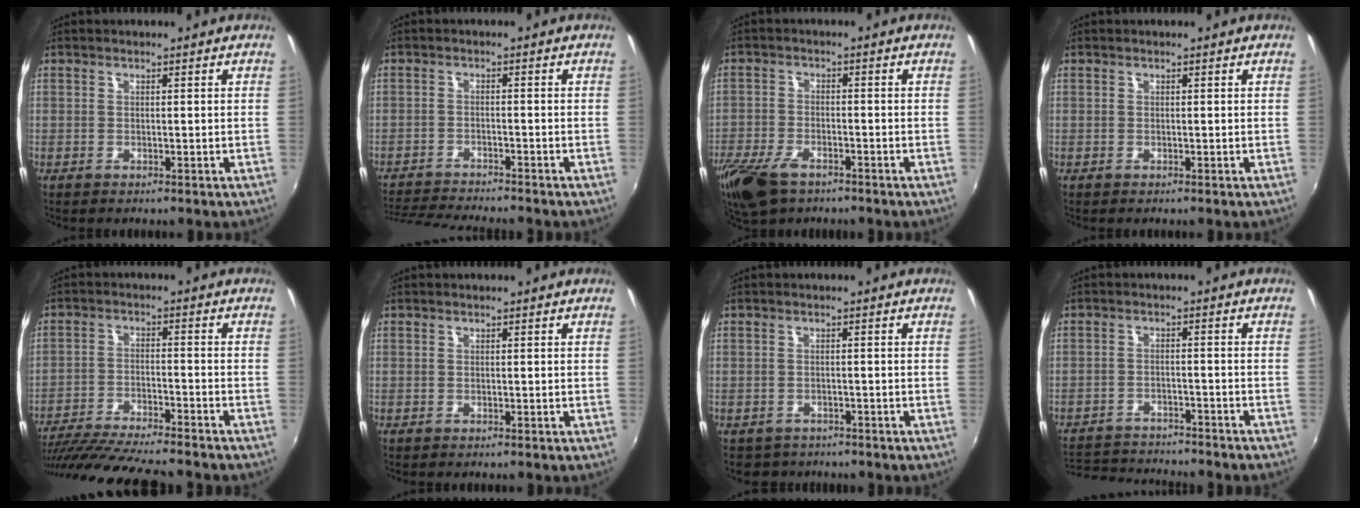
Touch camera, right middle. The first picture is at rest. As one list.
[{"total": 9.3, "force": [-8.8, 0.3, 3.0], "torque": [-0.080, -0.019, -0.148]}, {"total": 10.2, "force": [-7.0, 4.7, 5.7], "torque": [-0.150, -0.025, -0.132]}, {"total": 0.0}, {"total": 18.6, "force": [-16.5, 1.6, 8.6], "torque": [-0.170, -0.035, -0.265]}, {"total": 0.0}, {"total": 2.8, "force": [-2.2, 1.8, 0.2], "torque": [-0.013, -0.007, -0.032]}, {"total": 14.0, "force": [-12.7, 3.0, 5.0], "torque": [-0.119, -0.011, -0.187]}]